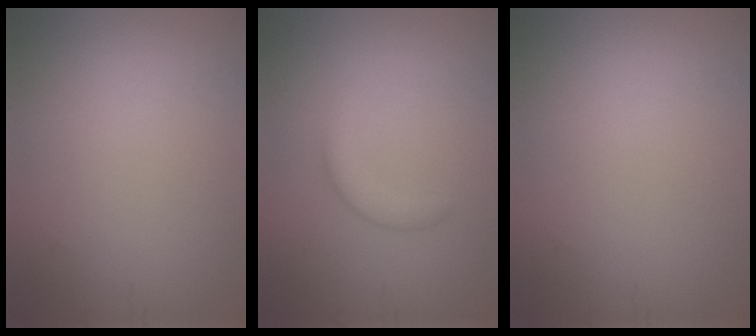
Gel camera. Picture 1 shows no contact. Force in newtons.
{"total": 1.5, "press": 1.5, "slide": 0.1}
{"total": 0.0}